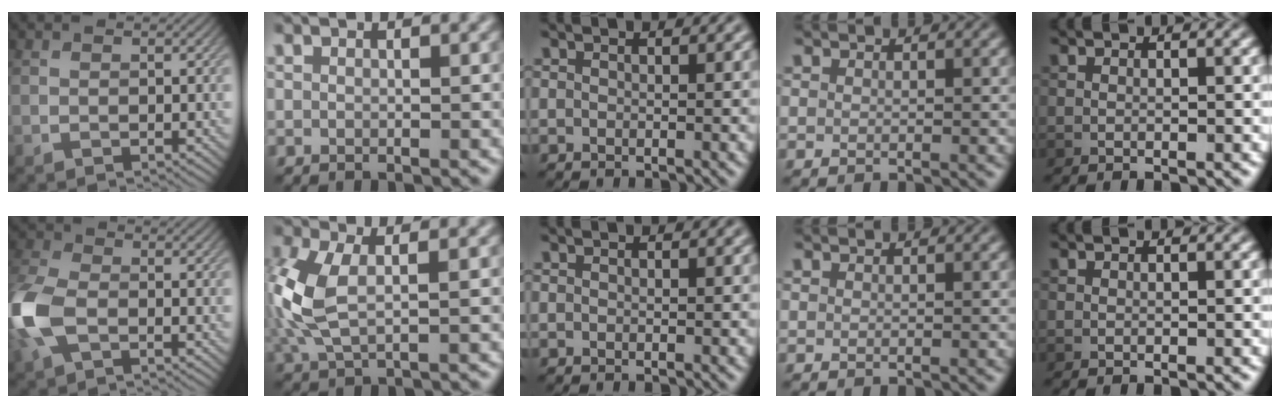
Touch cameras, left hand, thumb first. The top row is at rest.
{"thumb": {"total": 9.3, "force": [-2.5, 5.6, 7.0], "torque": [-0.208, -0.009, -0.062]}, "index": {"total": 5.8, "force": [0.3, 3.0, 5.0], "torque": [-0.138, 0.003, 0.006]}}